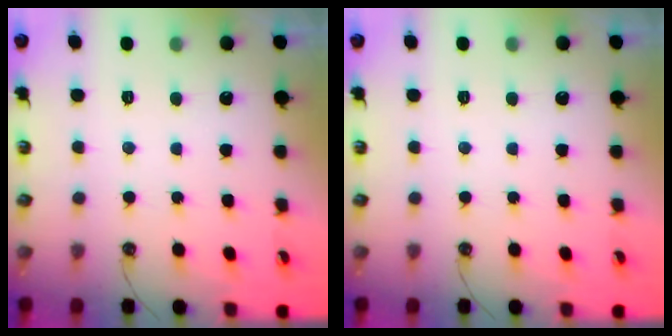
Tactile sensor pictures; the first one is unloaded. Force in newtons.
{"total": 0.0}